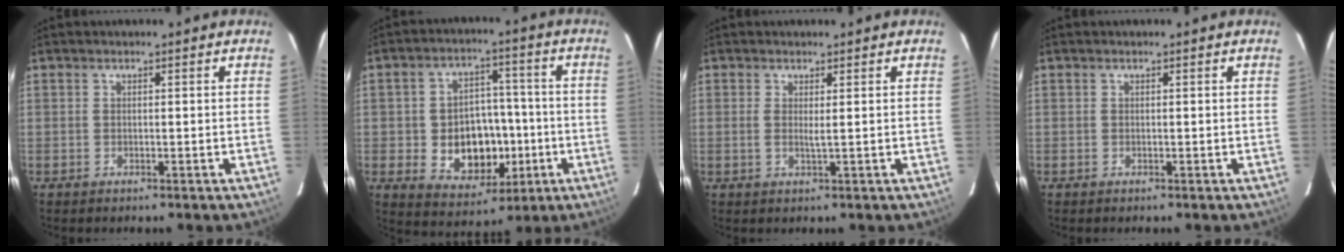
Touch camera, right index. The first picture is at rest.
{"total": 11.4, "force": [-2.1, 9.2, 6.3], "torque": [-0.131, 0.010, -0.015]}
{"total": 1.5, "force": [0.3, 0.0, 1.4], "torque": [-0.029, -0.003, 0.002]}
{"total": 0.0}